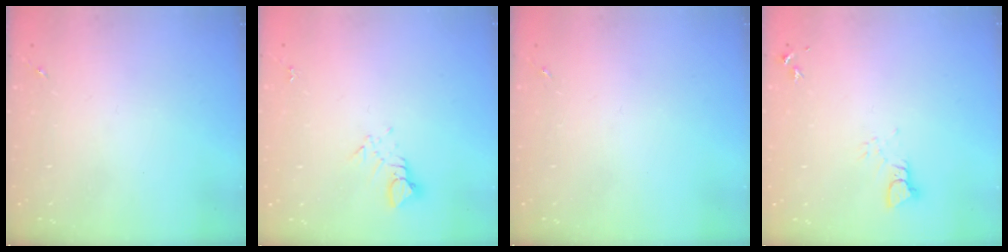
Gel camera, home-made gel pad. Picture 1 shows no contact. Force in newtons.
{"total": 3.2, "press": 3.2, "slide": 0.2}
{"total": 0.0}
{"total": 3.1, "press": 3.1, "slide": 0.3}